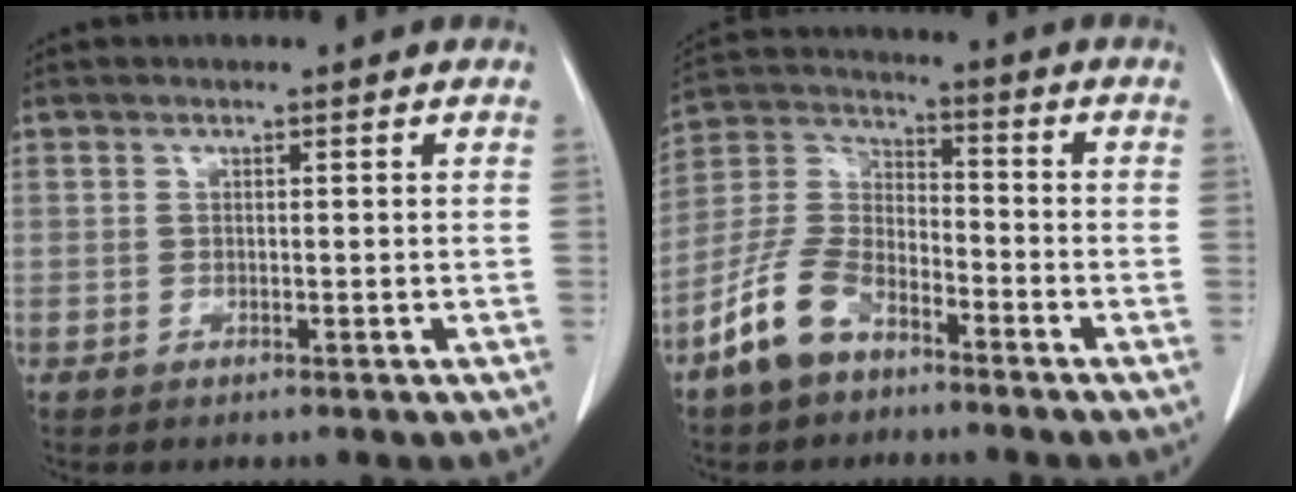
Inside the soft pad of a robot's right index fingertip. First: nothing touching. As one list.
[{"total": 10.2, "force": [-6.7, 5.1, 5.7], "torque": [-0.142, 0.005, -0.139]}]